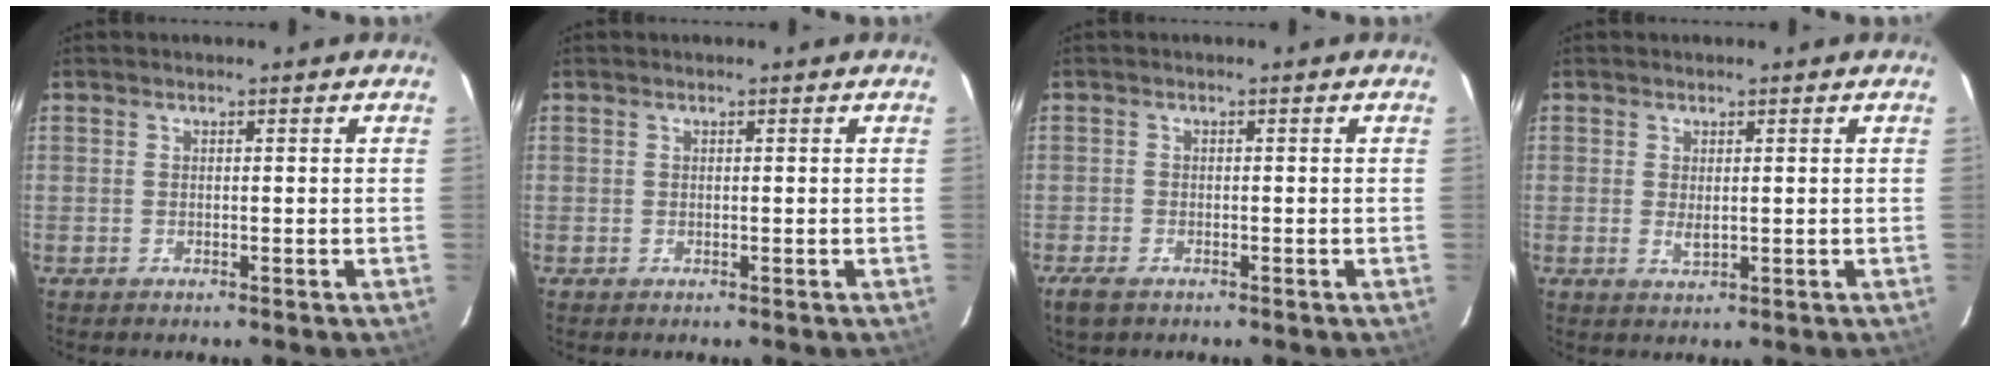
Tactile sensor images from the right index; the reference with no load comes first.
{"total": 0.0}
{"total": 3.4, "force": [-2.3, 1.7, 1.8], "torque": [-0.042, -0.010, -0.044]}
{"total": 1.8, "force": [0.1, 0.8, 1.6], "torque": [-0.030, -0.003, 0.003]}